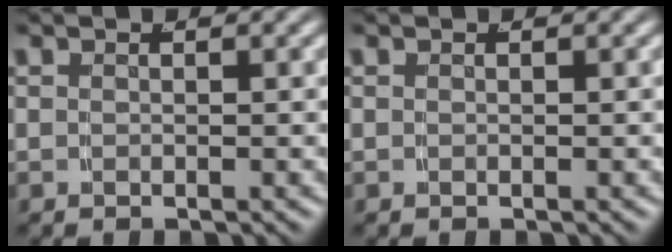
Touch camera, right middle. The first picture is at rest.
{"total": 0.0}